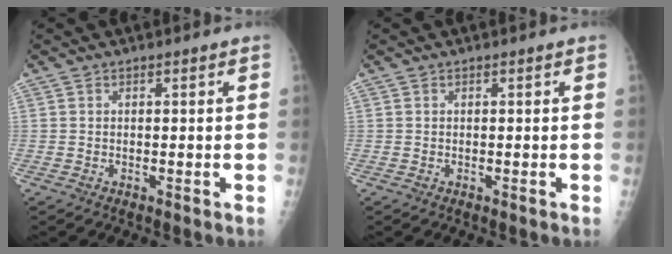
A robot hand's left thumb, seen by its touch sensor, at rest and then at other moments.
{"total": 0.0}